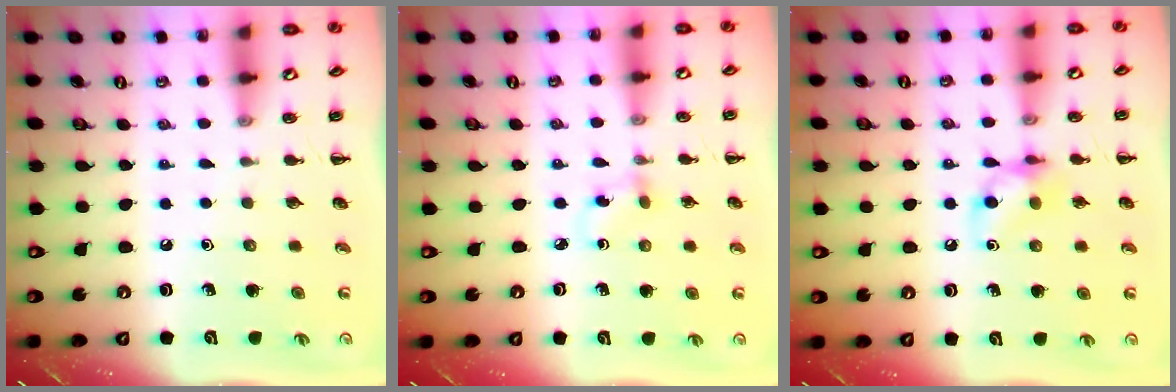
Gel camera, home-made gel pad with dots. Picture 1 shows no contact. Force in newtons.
{"total": 1.6, "press": 1.4, "slide": 0.7}
{"total": 8.7, "press": 8.7, "slide": 0.5}